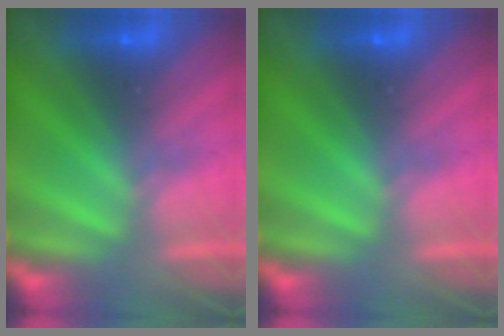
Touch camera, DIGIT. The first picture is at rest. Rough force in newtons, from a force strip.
{"total": 0.0}